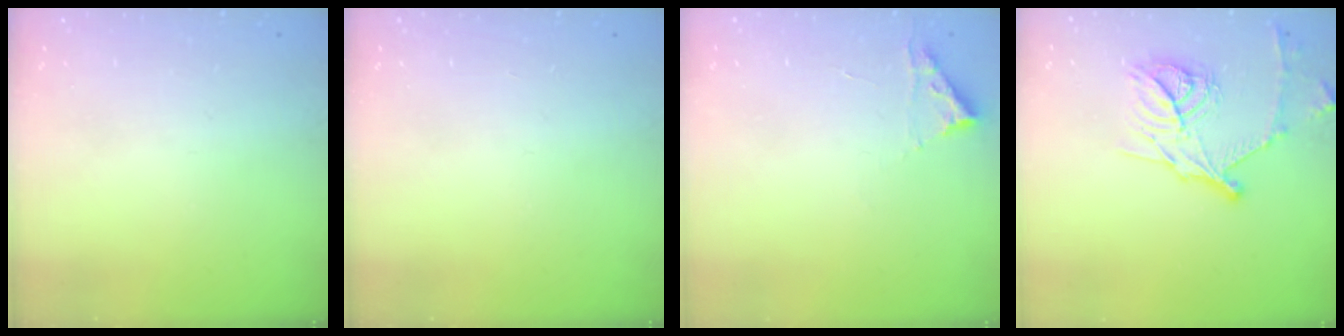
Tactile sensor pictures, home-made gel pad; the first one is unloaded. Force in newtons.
{"total": 0.0}
{"total": 2.8, "press": 2.8, "slide": 0.3}
{"total": 16.4, "press": 16.3, "slide": 1.0}